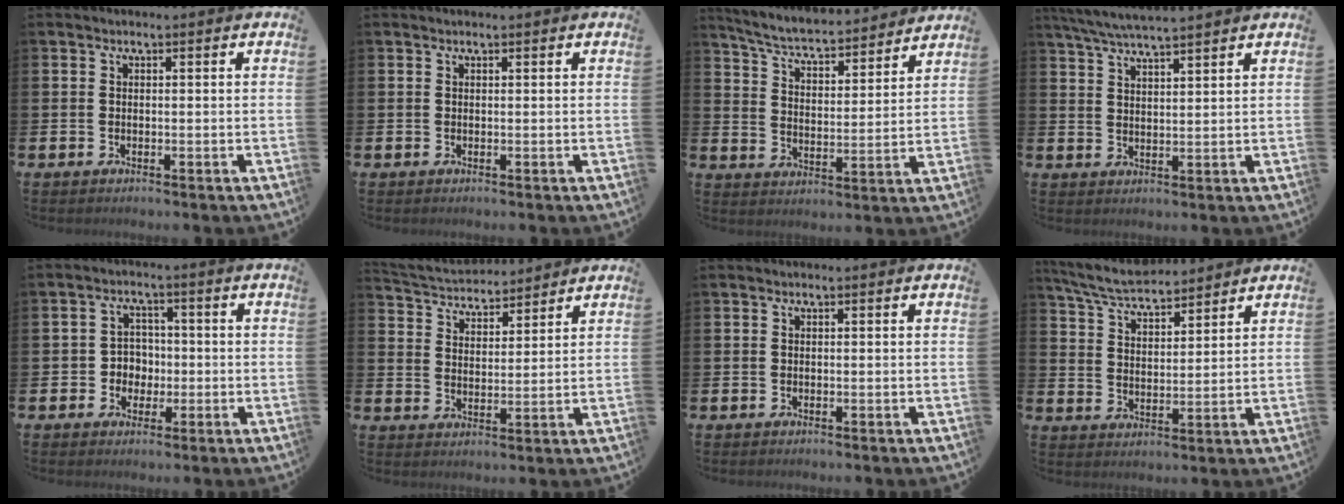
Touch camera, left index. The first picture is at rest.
{"total": 0.0}
{"total": 5.8, "force": [5.5, 0.7, 1.6], "torque": [-0.060, -0.045, 0.090]}
{"total": 5.1, "force": [4.9, 0.0, 1.6], "torque": [-0.048, -0.016, 0.088]}
{"total": 3.5, "force": [-0.4, 3.3, 0.9], "torque": [-0.016, 0.002, -0.018]}
{"total": 4.2, "force": [4.1, 1.1, -0.3], "torque": [-0.020, -0.028, 0.072]}
{"total": 0.0}
{"total": 6.3, "force": [6.0, 0.9, 1.6], "torque": [-0.060, -0.028, 0.109]}